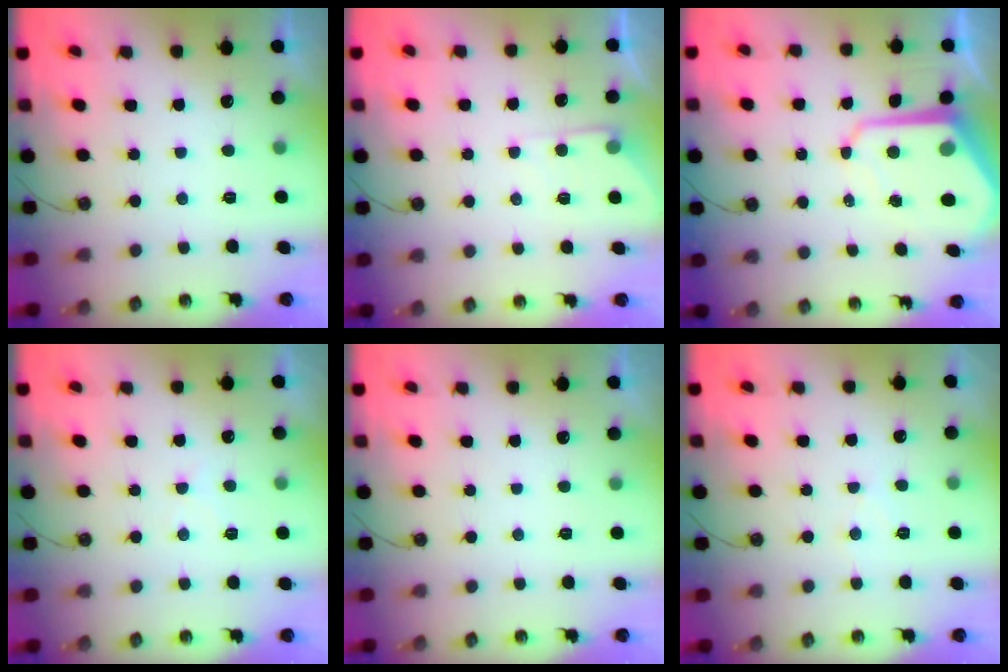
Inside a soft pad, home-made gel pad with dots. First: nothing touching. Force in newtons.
{"total": 4.7, "press": 4.7, "slide": 0.4}
{"total": 11.4, "press": 11.3, "slide": 1.1}
{"total": 5.5, "press": 5.5, "slide": 0.6}
{"total": 0.0}
{"total": 5.2, "press": 5.2, "slide": 0.7}